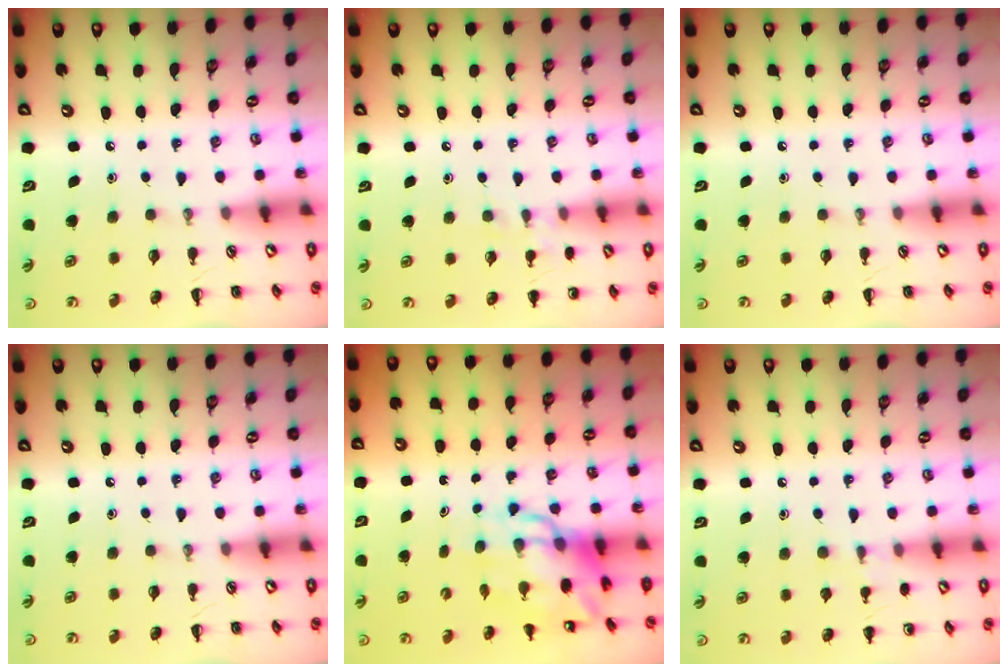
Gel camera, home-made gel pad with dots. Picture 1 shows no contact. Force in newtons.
{"total": 6.1, "press": 5.8, "slide": 2.0}
{"total": 0.0}
{"total": 0.0}
{"total": 10.1, "press": 9.7, "slide": 2.8}
{"total": 5.9, "press": 5.6, "slide": 1.8}